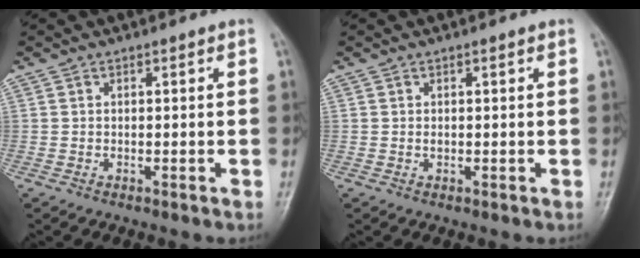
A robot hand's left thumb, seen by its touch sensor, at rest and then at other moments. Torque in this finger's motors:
{"motor_torque": [0.12, -0.01, 0.40, 0.19, -0.03]}